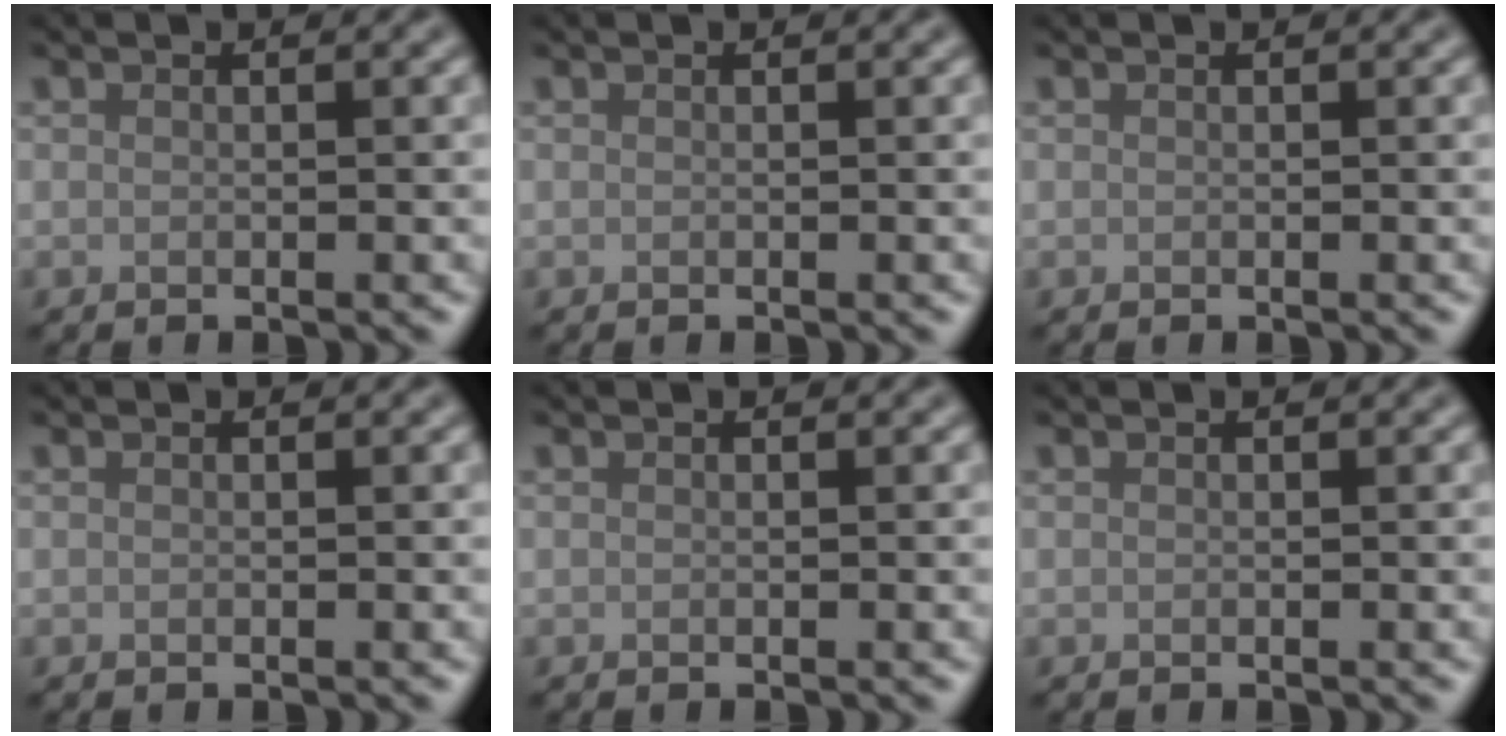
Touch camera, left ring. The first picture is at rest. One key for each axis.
{"total": 0.0}
{"total": 0.0}
{"total": 0.0}
{"total": 0.0}
{"total": 0.0}